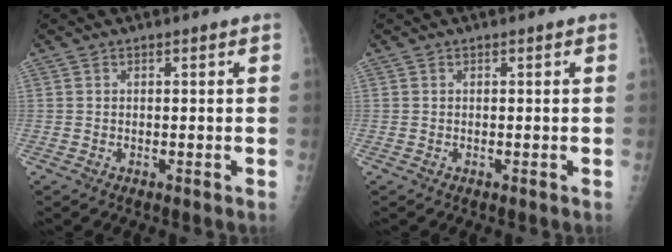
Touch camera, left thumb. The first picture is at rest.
{"total": 0.0}